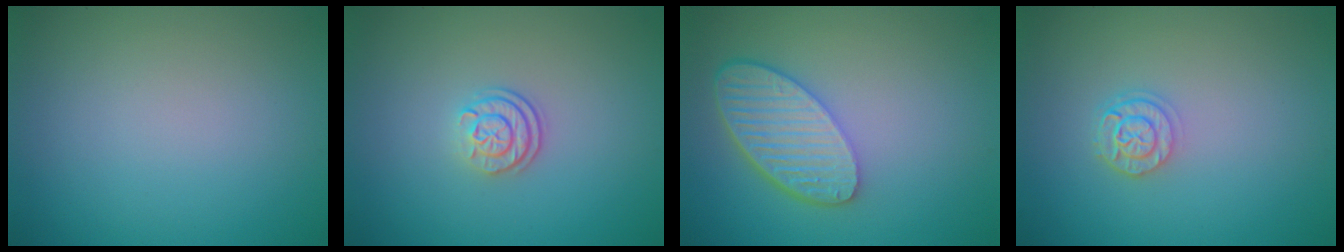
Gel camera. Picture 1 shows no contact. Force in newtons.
{"total": 2.4, "press": 1.8, "slide": 1.5}
{"total": 5.7, "press": 4.4, "slide": 3.6}
{"total": 2.4, "press": 2.0, "slide": 1.3}